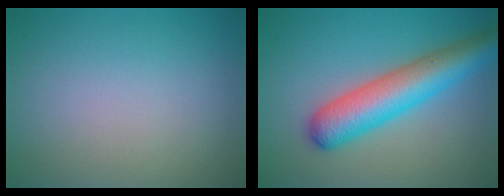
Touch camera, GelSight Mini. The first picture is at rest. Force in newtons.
{"total": 7.0, "press": 7.0, "slide": 0.2}